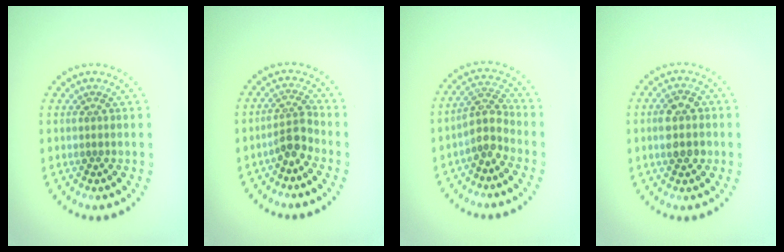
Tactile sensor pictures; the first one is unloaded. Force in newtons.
{"total": 2.4, "press": 1.8, "slide": 1.6}
{"total": 2.9, "press": 2.3, "slide": 1.8}
{"total": 3.5, "press": 3.5, "slide": 0.1}